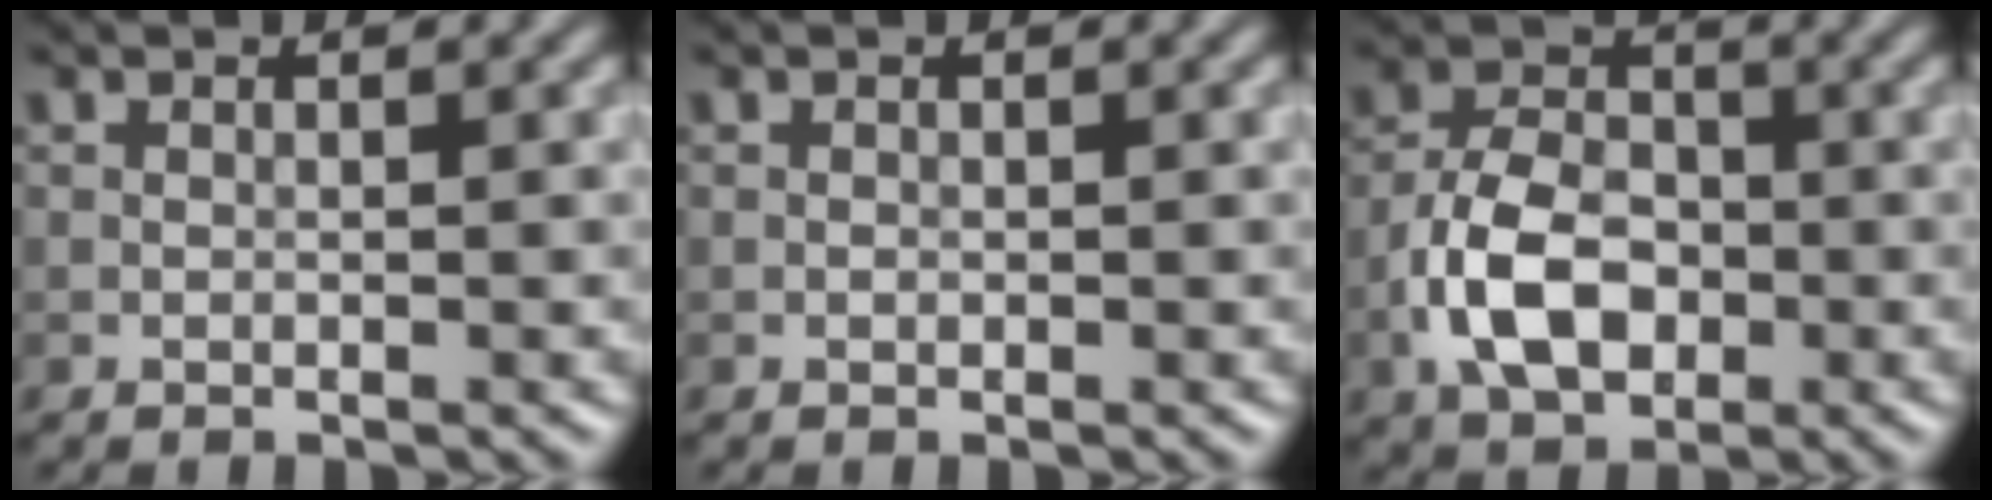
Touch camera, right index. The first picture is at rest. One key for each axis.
{"total": 0.0}
{"total": 6.4, "fx": -2.2, "fy": 4.1, "fz": 4.4, "tx": -0.083, "ty": 0.005, "tz": -0.047}